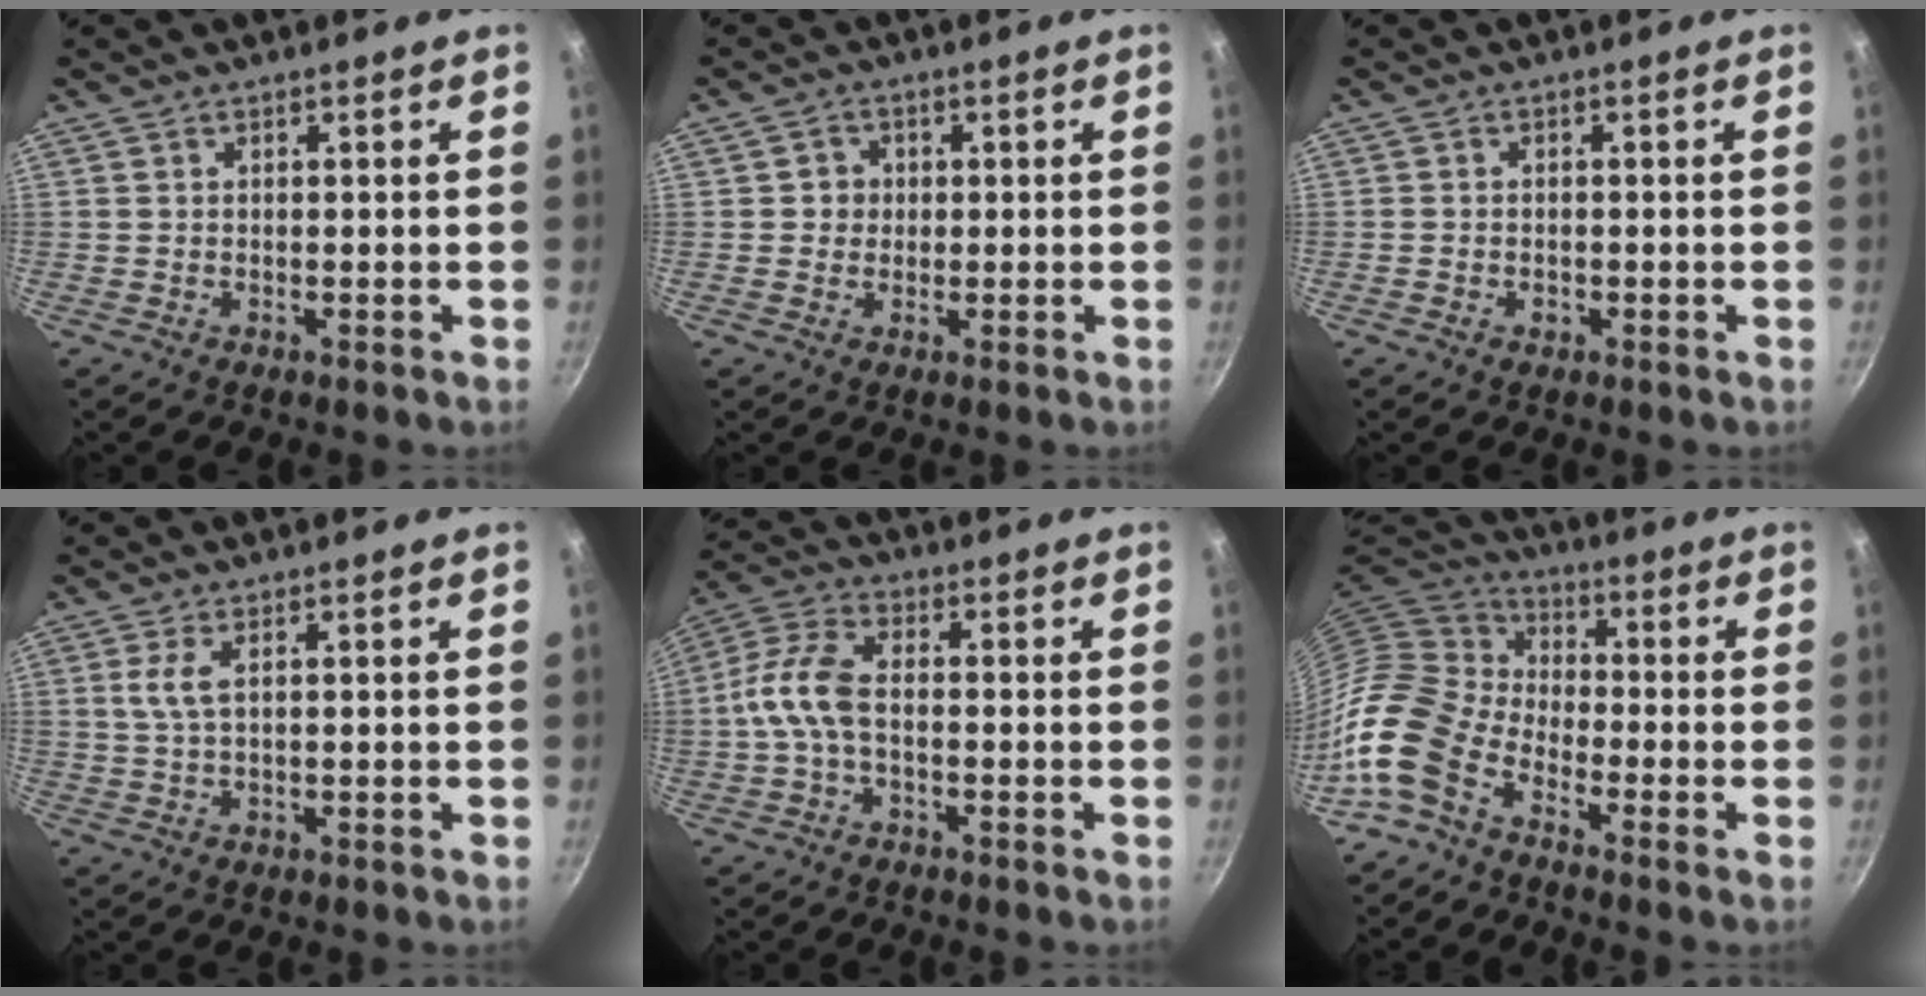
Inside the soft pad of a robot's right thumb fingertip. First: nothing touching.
{"total": 3.0, "force": [0.3, 2.9, 0.7], "torque": [0.008, 0.005, 0.000]}
{"total": 1.0, "force": [-0.6, 0.7, 0.5], "torque": [-0.011, 0.002, -0.009]}
{"total": 3.6, "force": [1.0, 0.9, 3.3], "torque": [-0.078, 0.001, 0.023]}
{"total": 8.2, "force": [-1.3, 4.3, 6.9], "torque": [-0.148, 0.031, -0.043]}
{"total": 13.7, "force": [-7.6, 7.9, 8.2], "torque": [-0.151, 0.064, -0.181]}